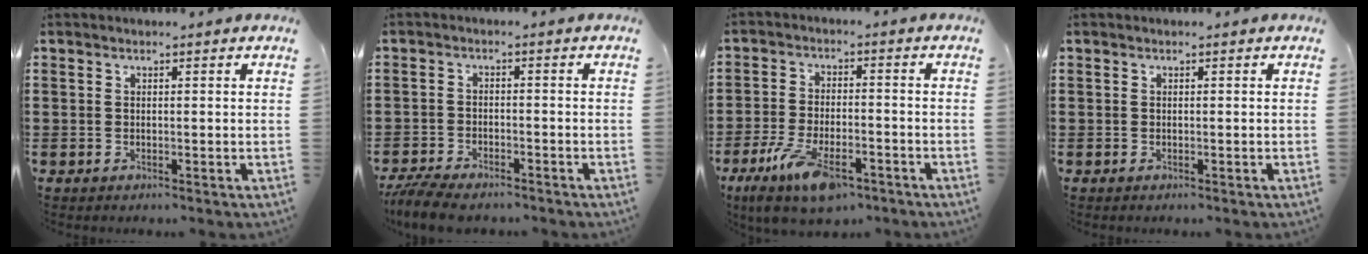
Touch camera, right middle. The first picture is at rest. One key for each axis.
{"total": 4.6, "fx": -4.3, "fy": 0.7, "fz": 1.3, "tx": -0.042, "ty": -0.006, "tz": -0.090}
{"total": 9.4, "fx": -5.8, "fy": 3.4, "fz": 6.5, "tx": -0.138, "ty": -0.003, "tz": -0.106}
{"total": 0.0}